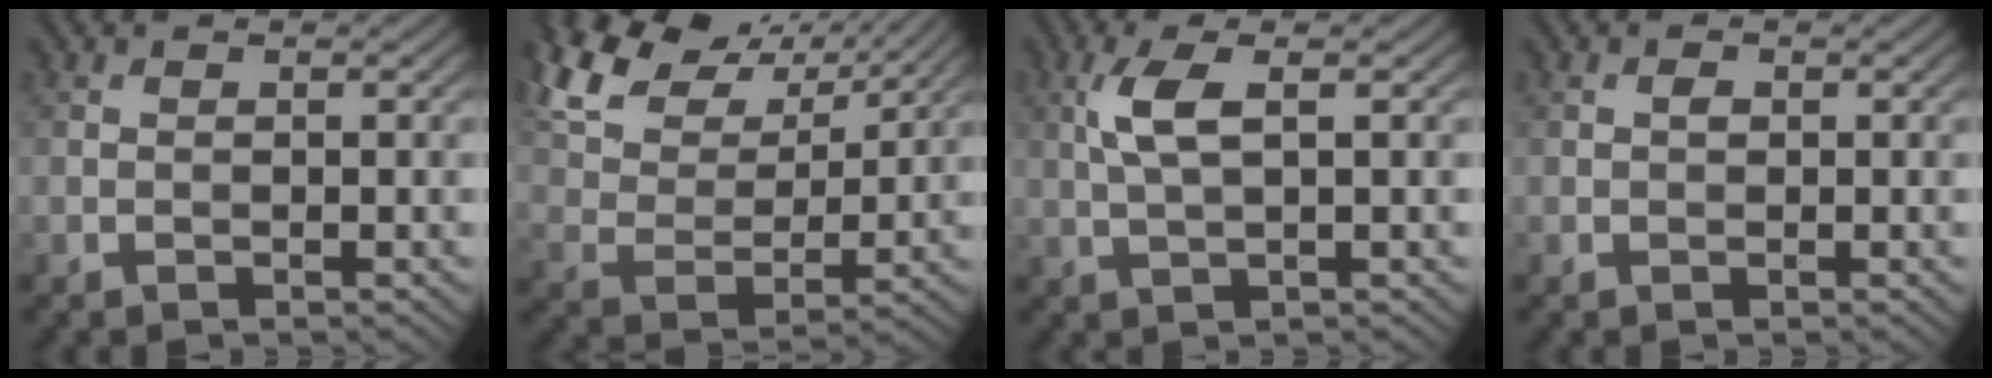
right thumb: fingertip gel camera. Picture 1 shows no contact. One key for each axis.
{"total": 14.2, "fx": 10.2, "fy": 6.3, "fz": 7.6, "tx": -0.205, "ty": 0.029, "tz": 0.162}
{"total": 4.1, "fx": 1.1, "fy": 1.0, "fz": 3.8, "tx": -0.088, "ty": 0.007, "tz": 0.023}
{"total": 0.7, "fx": 0.1, "fy": 0.5, "fz": 0.5, "tx": -0.009, "ty": 0.000, "tz": 0.000}